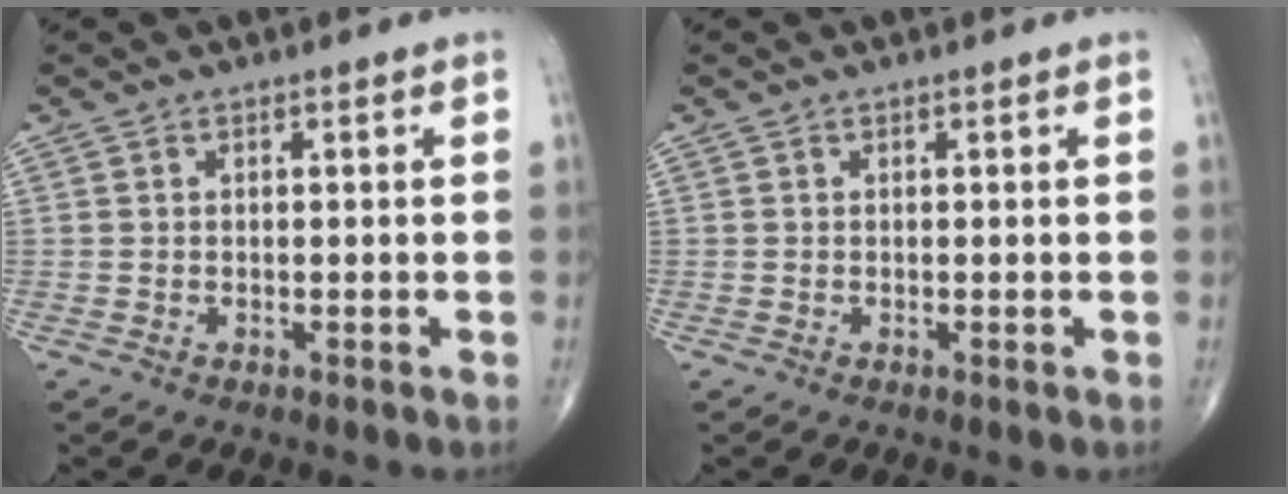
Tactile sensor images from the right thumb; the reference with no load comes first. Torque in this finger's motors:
{"motor_torque": [-0.12, -0.05, -0.17, -0.07, 0.03]}